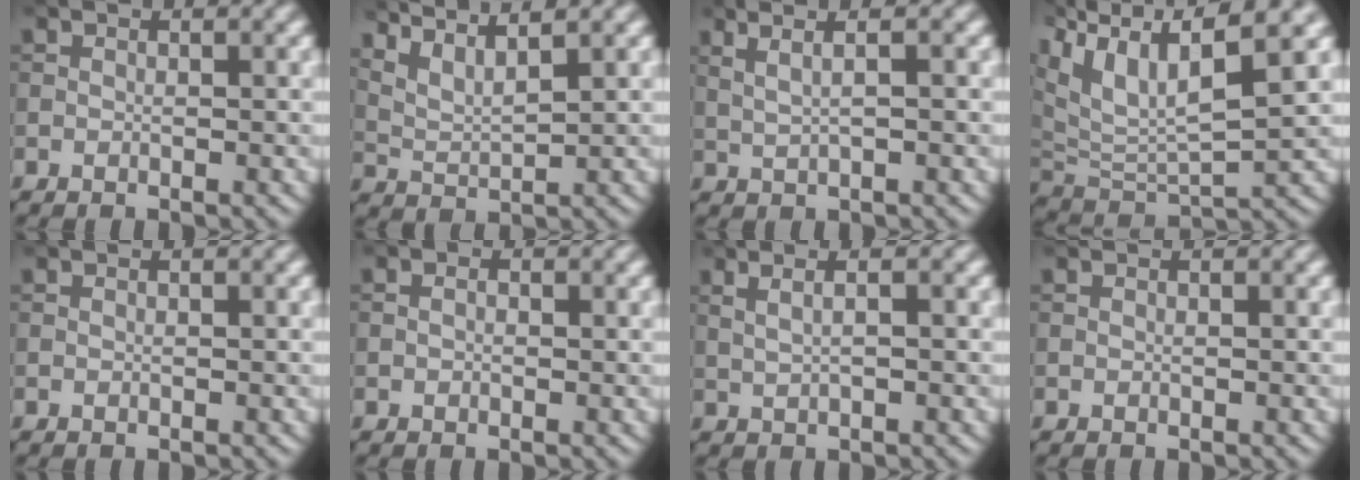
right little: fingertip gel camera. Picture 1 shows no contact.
{"total": 4.3, "force": [3.5, 0.9, 2.3], "torque": [-0.046, 0.007, 0.061]}
{"total": 4.1, "force": [2.1, 1.5, 3.2], "torque": [-0.053, 0.019, 0.021]}
{"total": 10.2, "force": [5.7, 3.3, 7.7], "torque": [-0.162, 0.019, 0.103]}
{"total": 0.0}
{"total": 1.3, "force": [0.3, 1.0, 0.7], "torque": [-0.009, -0.004, -0.007]}
{"total": 3.3, "force": [1.6, 1.4, 2.5], "torque": [-0.042, 0.020, 0.008]}
{"total": 0.0}